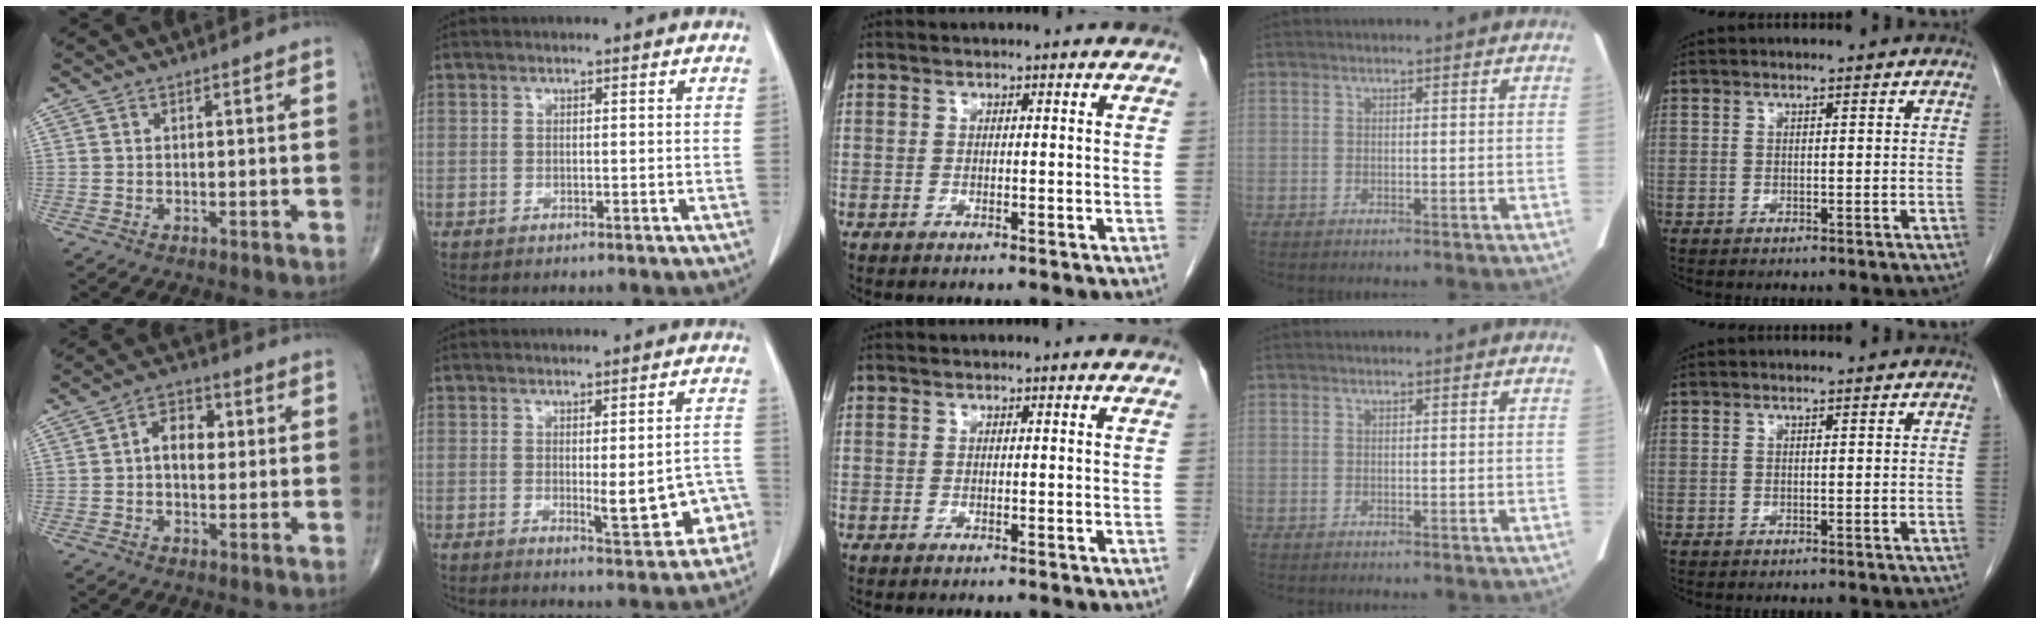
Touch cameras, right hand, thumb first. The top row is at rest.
{"thumb": {"total": 6.3, "force": [0.5, 4.2, 4.7], "torque": [-0.055, 0.017, -0.001]}, "index": {"total": 7.8, "force": [-1.9, 2.3, 7.2], "torque": [-0.081, 0.003, -0.019]}}